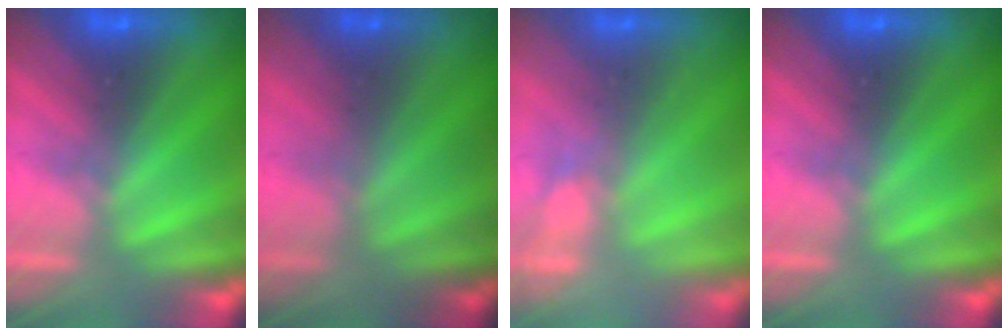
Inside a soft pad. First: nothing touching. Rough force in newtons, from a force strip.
{"total": 1.0}
{"total": 2.9}
{"total": 0.0}